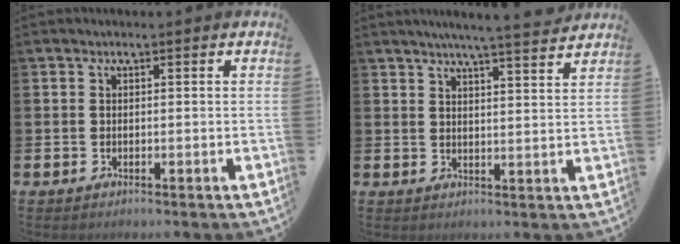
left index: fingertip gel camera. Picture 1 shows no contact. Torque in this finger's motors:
{"motor_torque": [0.94, -1.20, 0.33, 0.04]}